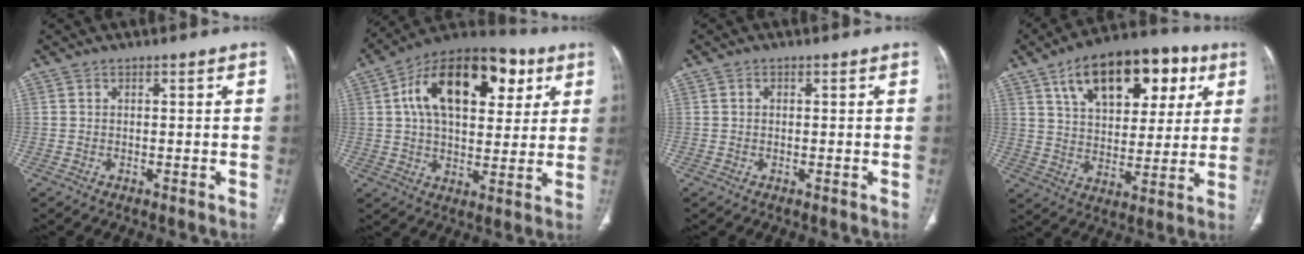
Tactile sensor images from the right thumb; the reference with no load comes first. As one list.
[{"total": 22.5, "force": [7.5, 12.6, 17.1], "torque": [-0.246, 0.010, 0.110]}, {"total": 0.6, "force": [0.1, 0.5, 0.3], "torque": [-0.002, 0.002, 0.001]}, {"total": 21.3, "force": [9.5, 11.7, 15.0], "torque": [-0.190, -0.005, 0.152]}]